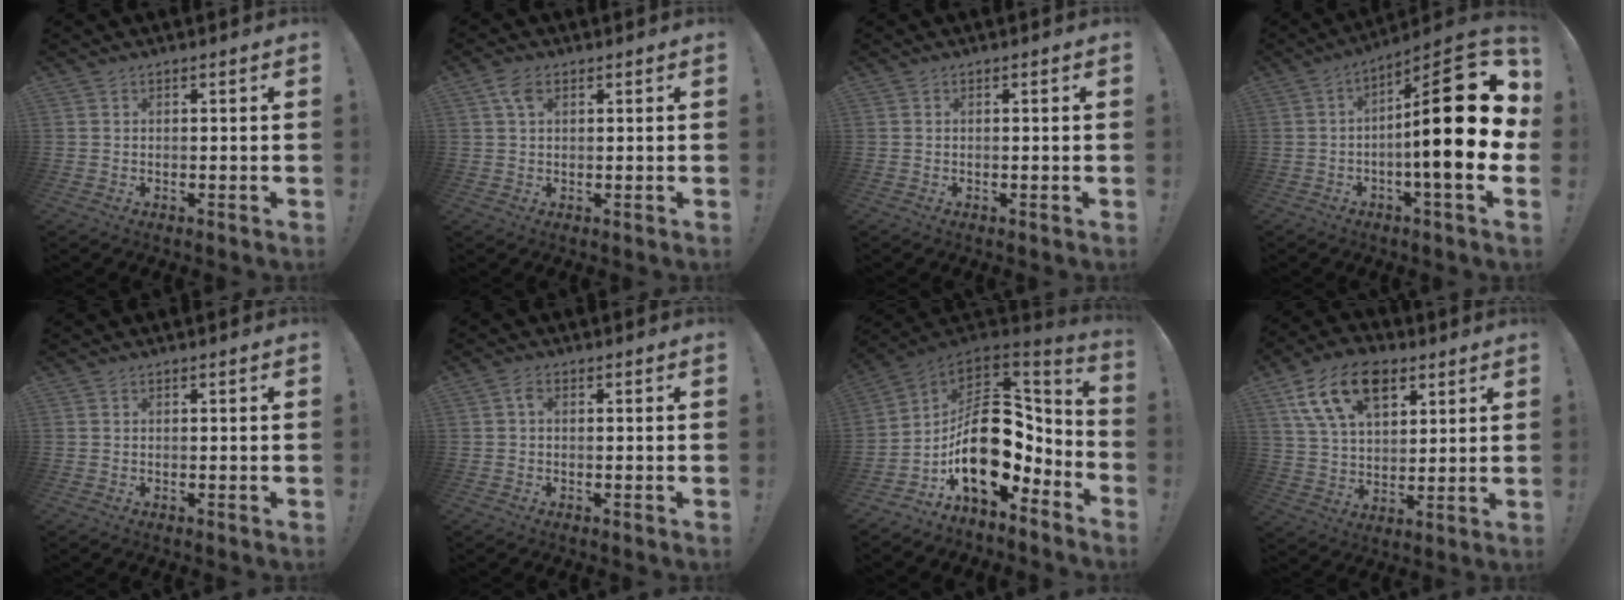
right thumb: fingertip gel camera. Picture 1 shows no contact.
{"total": 4.3, "force": [2.0, 2.4, 2.9], "torque": [-0.054, 0.001, 0.038]}
{"total": 0.6, "force": [-0.1, -0.3, 0.5], "torque": [-0.002, -0.005, -0.003]}
{"total": 25.3, "force": [0.5, 5.8, 24.6], "torque": [-0.370, -0.005, 0.002]}
{"total": 0.0}
{"total": 1.5, "force": [0.2, 1.0, 1.1], "torque": [-0.020, 0.003, 0.001]}
{"total": 24.3, "force": [-2.2, 15.1, 19.0], "torque": [-0.313, 0.006, -0.015]}
{"total": 17.4, "force": [8.7, 10.6, 10.8], "torque": [-0.180, -0.030, 0.162]}